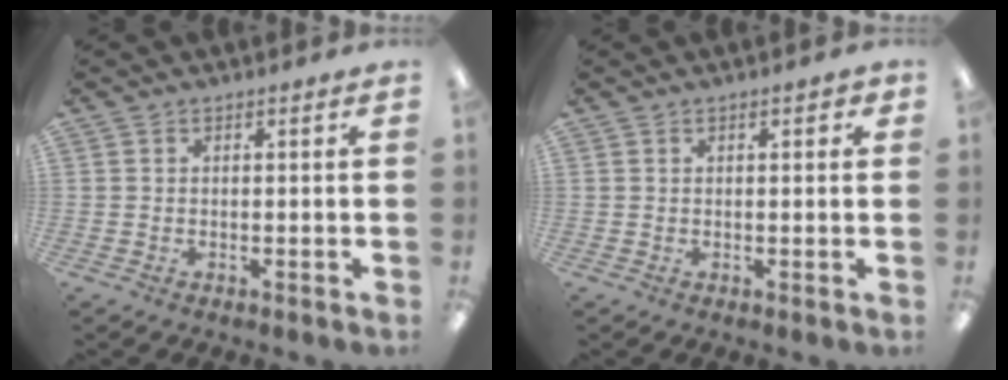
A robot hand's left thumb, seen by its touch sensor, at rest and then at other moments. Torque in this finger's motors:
{"motor_torque": [-0.17, -0.06, -0.28, 0.47, 0.03]}